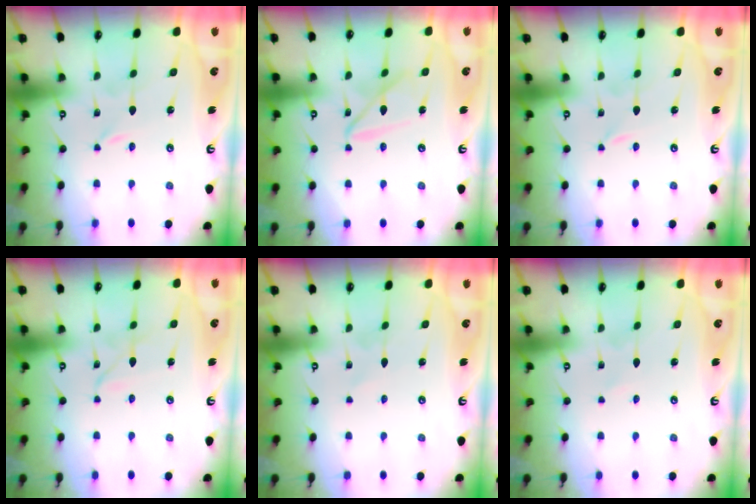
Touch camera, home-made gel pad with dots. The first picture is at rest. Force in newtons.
{"total": 9.0, "press": 9.0, "slide": 0.7}
{"total": 0.0}
{"total": 2.5, "press": 2.4, "slide": 0.3}
{"total": 1.5, "press": 1.5, "slide": 0.2}
{"total": 0.0}